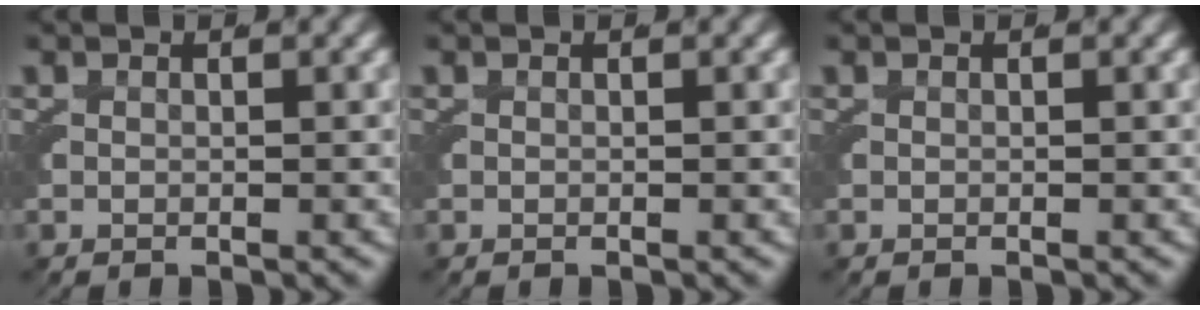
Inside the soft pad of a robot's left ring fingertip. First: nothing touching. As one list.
[{"total": 0.0}, {"total": 0.0}]